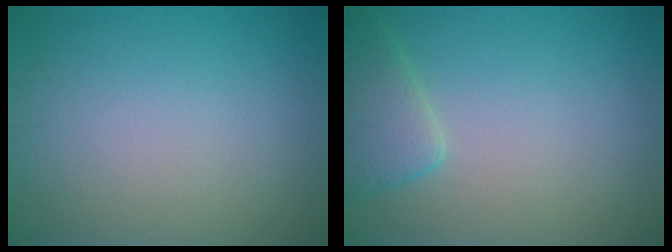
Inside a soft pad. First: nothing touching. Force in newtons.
{"total": 3.0, "press": 3.0, "slide": 0.3}